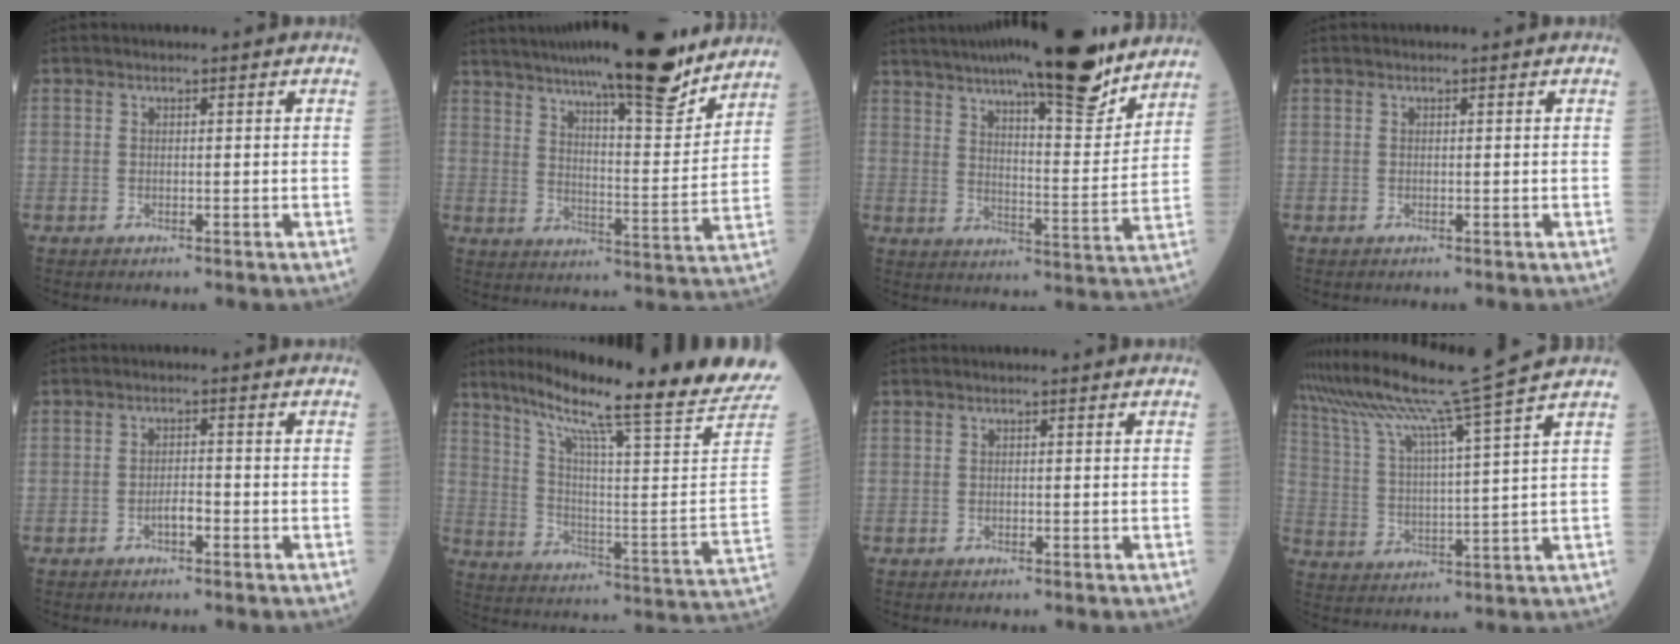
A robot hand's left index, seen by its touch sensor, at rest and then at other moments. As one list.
[{"total": 20.8, "force": [17.0, 2.5, 11.7], "torque": [-0.184, -0.004, 0.244]}, {"total": 20.6, "force": [16.1, 3.2, 12.4], "torque": [-0.194, -0.004, 0.230]}, {"total": 0.0}, {"total": 2.3, "force": [-1.7, 0.6, 1.5], "torque": [-0.024, -0.001, -0.028]}, {"total": 25.6, "force": [20.5, -1.1, 15.3], "torque": [-0.246, -0.070, 0.280]}, {"total": 0.6, "force": [-0.6, 0.0, 0.0], "torque": [0.001, -0.005, -0.011]}, {"total": 14.8, "force": [12.0, -3.9, 7.7], "torque": [-0.143, -0.029, 0.196]}]